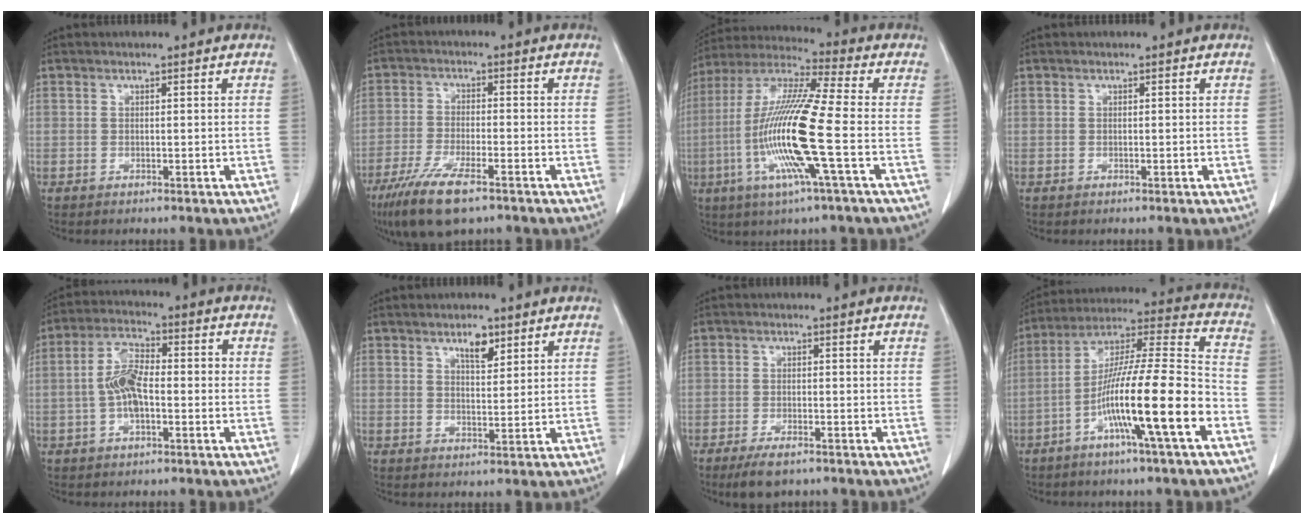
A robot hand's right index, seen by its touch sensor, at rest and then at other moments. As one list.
[{"total": 9.9, "force": [-6.5, 2.2, 7.1], "torque": [-0.135, -0.021, -0.111]}, {"total": 16.5, "force": [-3.9, -0.2, 16.0], "torque": [-0.332, -0.011, -0.086]}, {"total": 0.0}, {"total": 7.4, "force": [-1.1, 3.1, 6.6], "torque": [-0.142, 0.022, -0.024]}, {"total": 3.7, "force": [2.4, 1.3, 2.5], "torque": [-0.043, -0.001, 0.040]}, {"total": 4.6, "force": [-3.3, 1.4, 2.8], "torque": [-0.051, -0.005, -0.053]}, {"total": 17.5, "force": [-6.9, 0.0, 16.0], "torque": [-0.283, 0.002, -0.122]}]